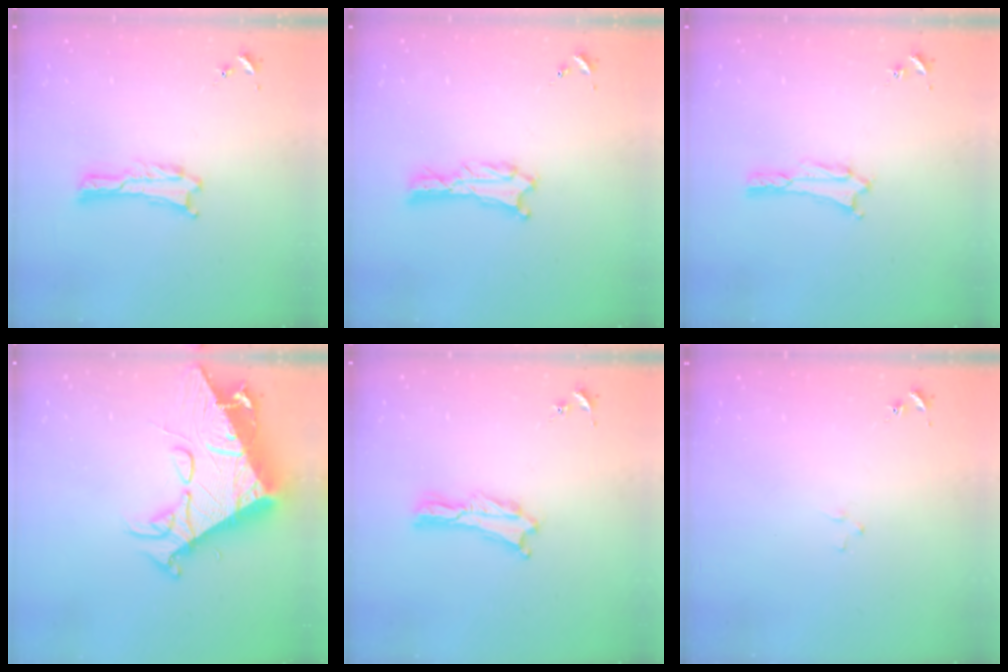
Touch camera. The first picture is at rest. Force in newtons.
{"total": 0.7, "press": 0.7, "slide": 0.1}
{"total": 1.6, "press": 1.6, "slide": 0.2}
{"total": 15.2, "press": 15.0, "slide": 1.9}
{"total": 0.7, "press": 0.7, "slide": 0.2}
{"total": 1.2, "press": 1.2, "slide": 0.2}